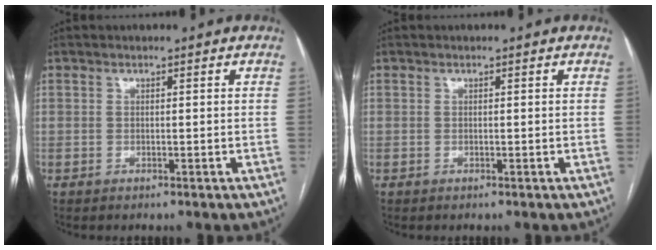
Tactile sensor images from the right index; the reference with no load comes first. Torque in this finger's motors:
{"motor_torque": [0.00, 0.00, 0.00, 0.01]}